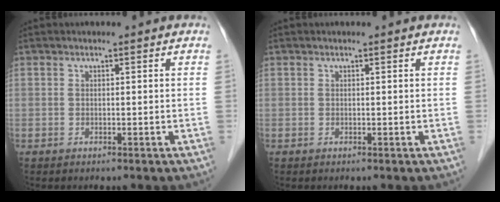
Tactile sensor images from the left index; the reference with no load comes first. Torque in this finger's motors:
{"motor_torque": [0.08, 0.00, -0.03, -0.01]}